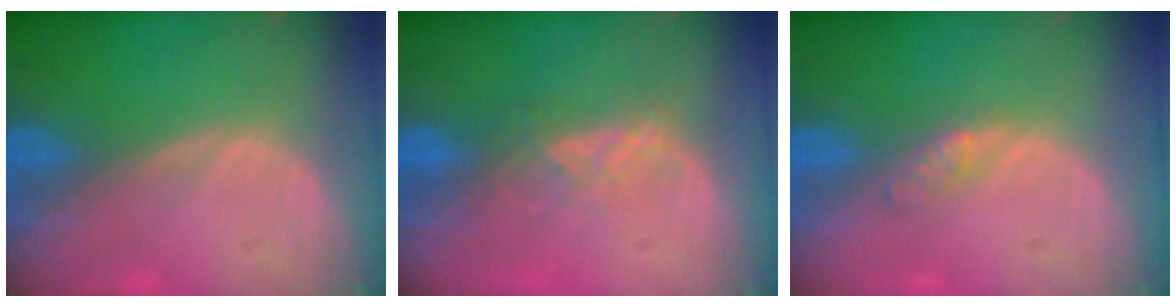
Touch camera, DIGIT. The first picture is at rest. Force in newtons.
{"total": 2.9, "press": 2.8, "slide": 0.7}
{"total": 2.0, "press": 2.0, "slide": 0.1}